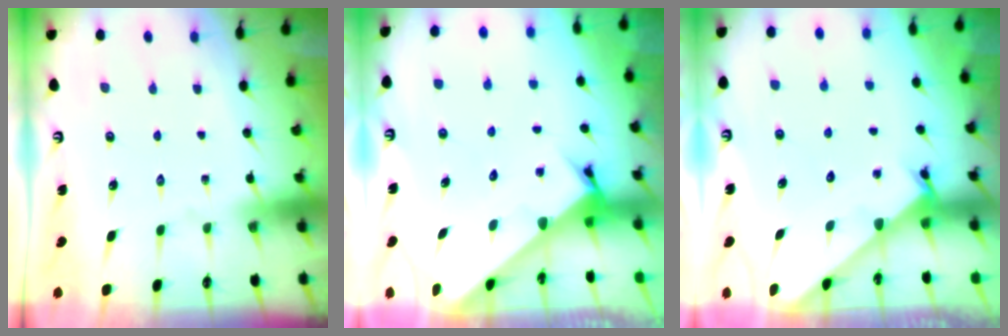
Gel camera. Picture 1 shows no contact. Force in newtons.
{"total": 3.5, "press": 3.5, "slide": 0.1}
{"total": 1.2, "press": 1.2, "slide": 0.1}